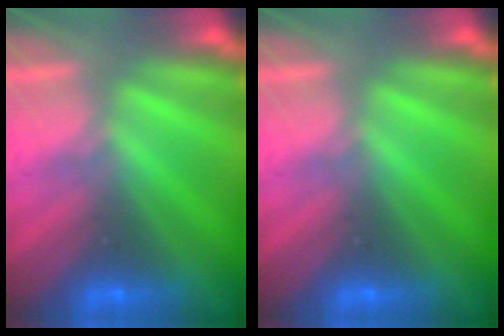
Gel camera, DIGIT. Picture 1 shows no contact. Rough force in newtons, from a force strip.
{"total": 0.0}